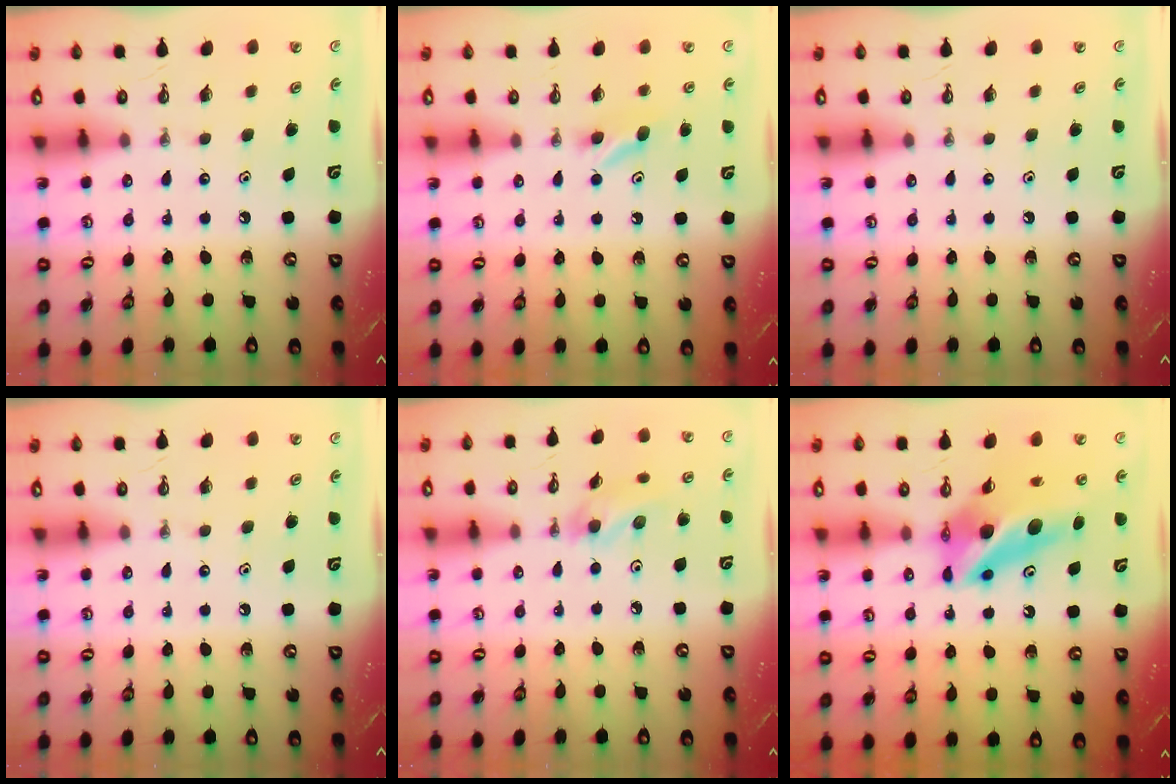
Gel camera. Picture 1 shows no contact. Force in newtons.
{"total": 4.0, "press": 3.9, "slide": 0.6}
{"total": 0.0}
{"total": 0.0}
{"total": 8.1, "press": 8.0, "slide": 0.9}
{"total": 13.4, "press": 13.4, "slide": 1.3}